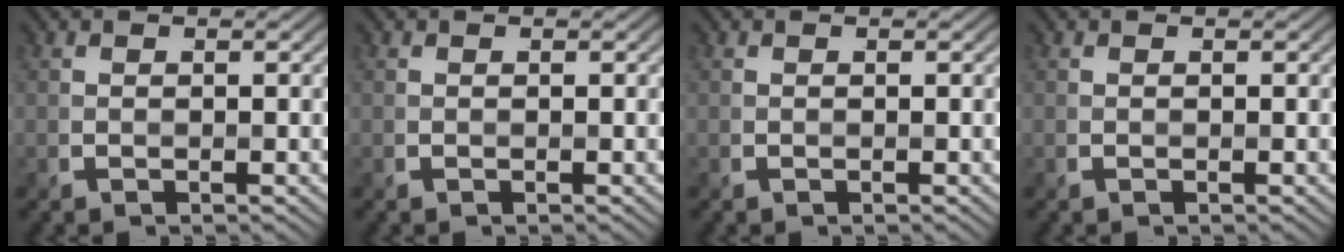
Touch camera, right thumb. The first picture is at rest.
{"total": 0.0}
{"total": 0.0}
{"total": 0.0}